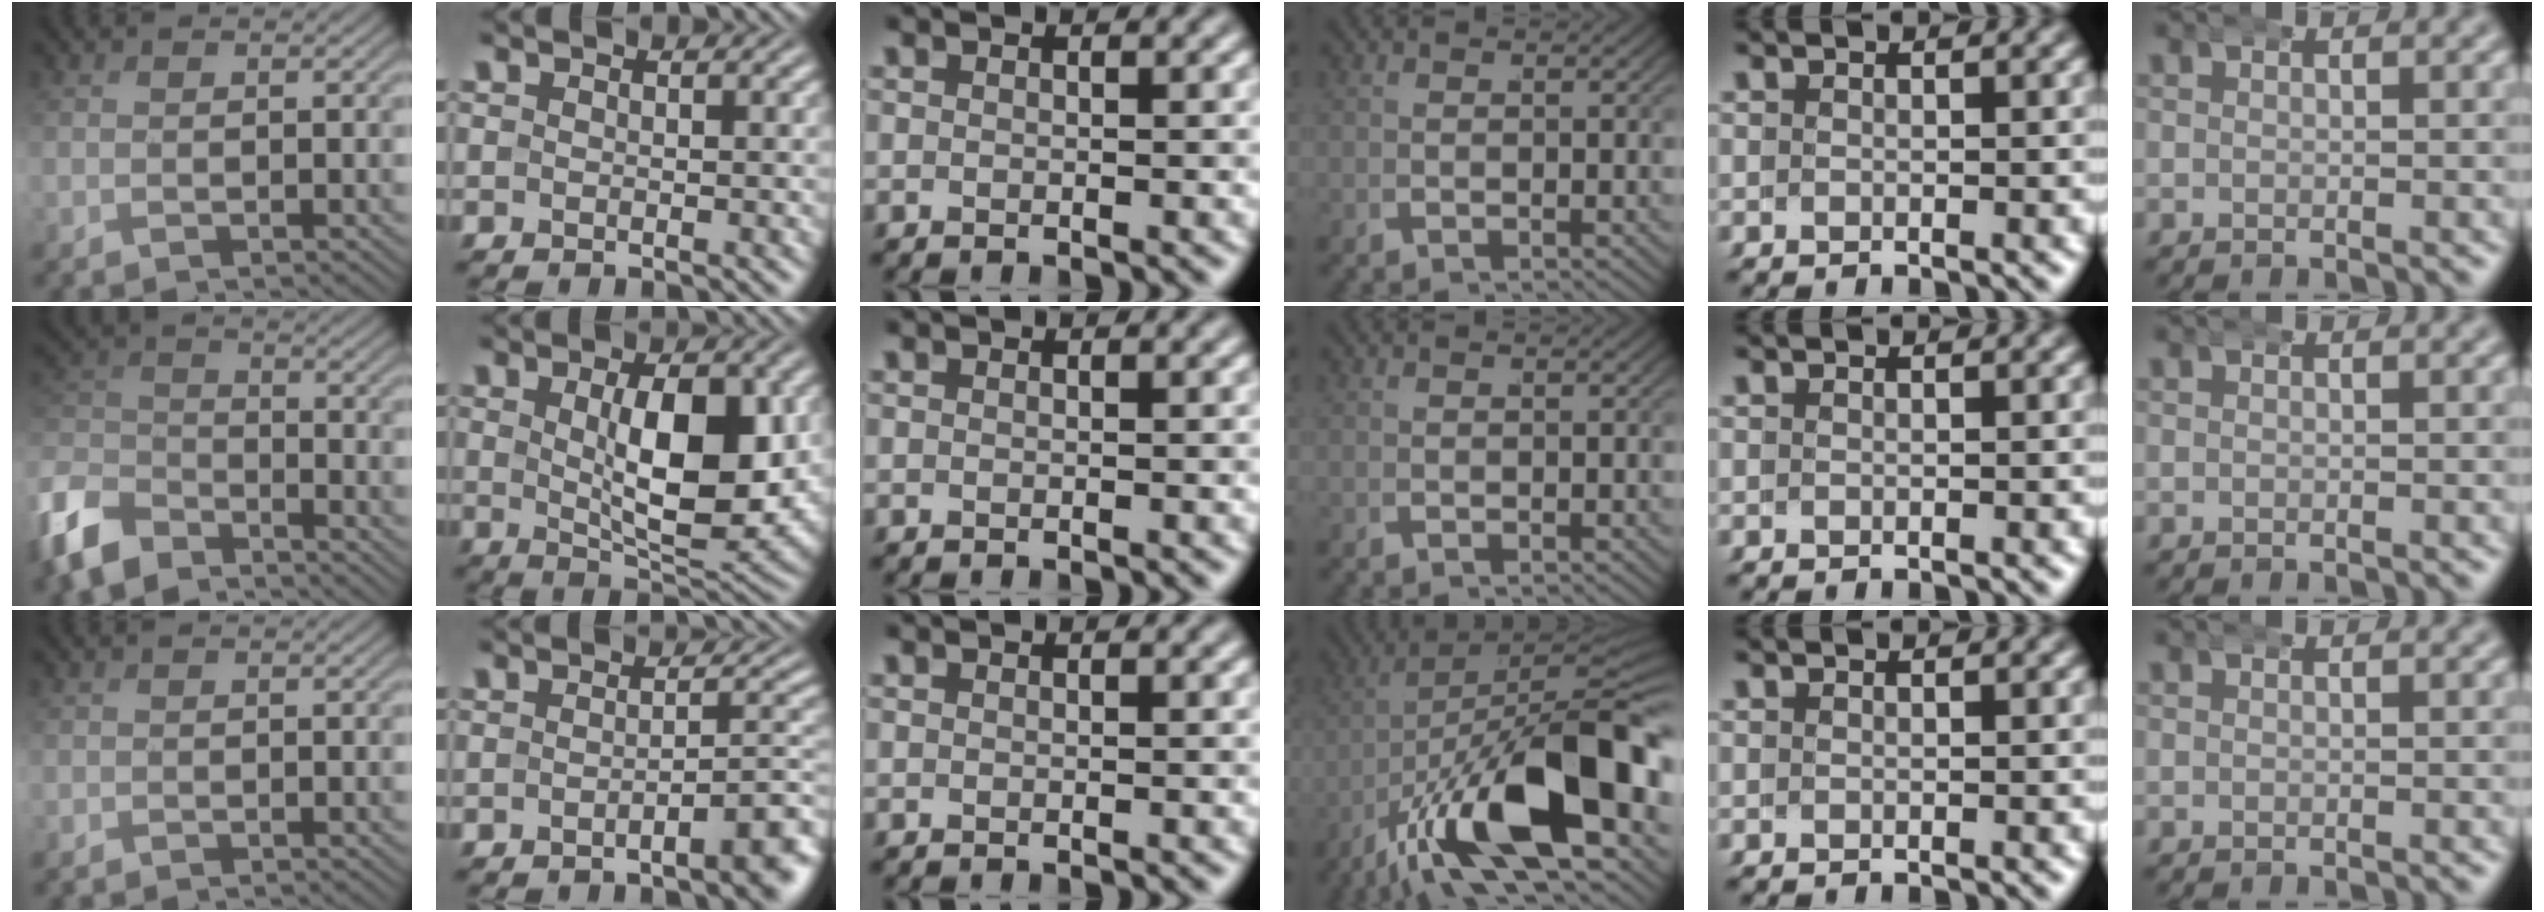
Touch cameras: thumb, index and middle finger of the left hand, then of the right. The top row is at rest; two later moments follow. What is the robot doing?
{"motion": "wrap", "object": "bandana"}